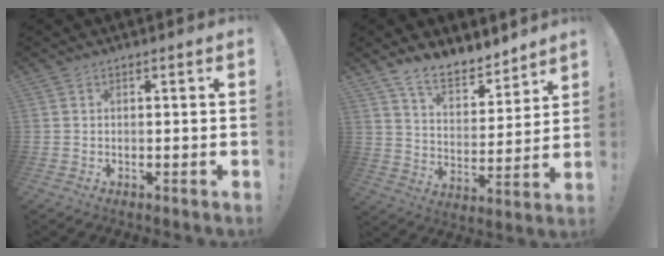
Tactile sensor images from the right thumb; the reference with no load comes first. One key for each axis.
{"total": 11.0, "fx": 9.4, "fy": 4.2, "fz": 4.1, "tx": -0.078, "ty": -0.065, "tz": 0.177}